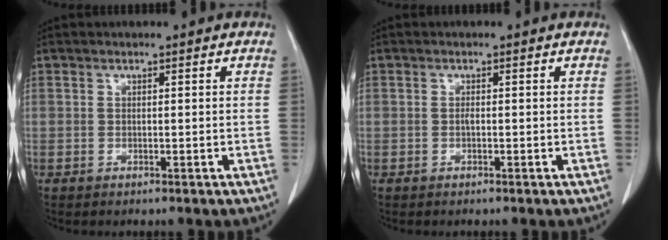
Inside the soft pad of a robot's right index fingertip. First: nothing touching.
{"total": 0.5, "force": [-0.1, 0.1, 0.5], "torque": [-0.013, 0.000, -0.003]}